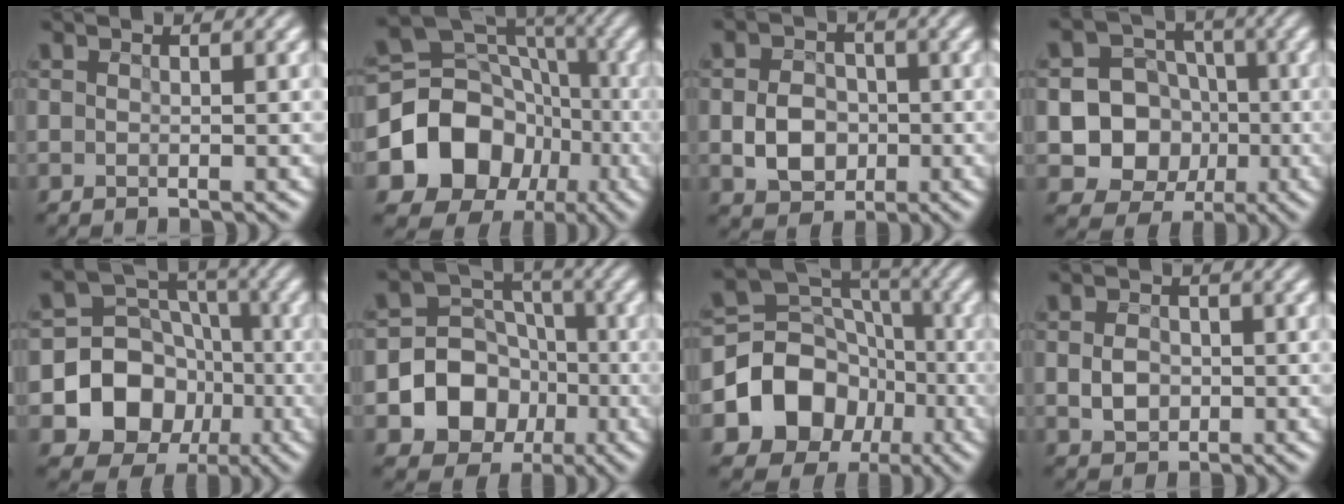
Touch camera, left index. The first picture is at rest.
{"total": 11.6, "force": [-3.4, 9.4, 5.9], "torque": [-0.119, 0.000, -0.056]}
{"total": 3.9, "force": [-1.0, 3.0, 2.3], "torque": [-0.042, 0.003, -0.012]}
{"total": 8.8, "force": [-1.9, 8.0, 3.0], "torque": [-0.054, 0.002, -0.053]}
{"total": 9.8, "force": [-2.8, 8.4, 4.1], "torque": [-0.077, -0.002, -0.067]}
{"total": 8.4, "force": [-2.8, 7.2, 3.4], "torque": [-0.050, 0.005, -0.071]}
{"total": 9.3, "force": [-2.9, 7.5, 4.6], "torque": [-0.082, 0.001, -0.051]}
{"total": 2.0, "force": [-0.4, 1.6, 1.2], "torque": [-0.029, 0.003, -0.003]}